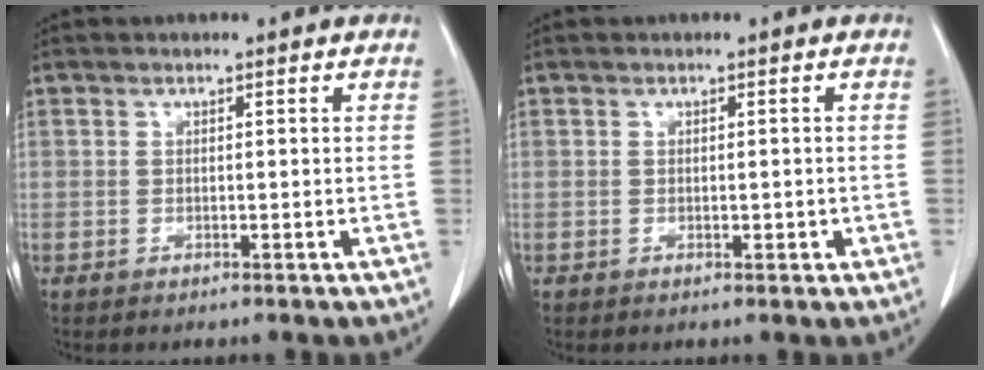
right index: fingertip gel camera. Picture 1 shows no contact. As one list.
[{"total": 1.1, "force": [-0.3, 0.4, 1.0], "torque": [-0.015, -0.001, -0.001]}]